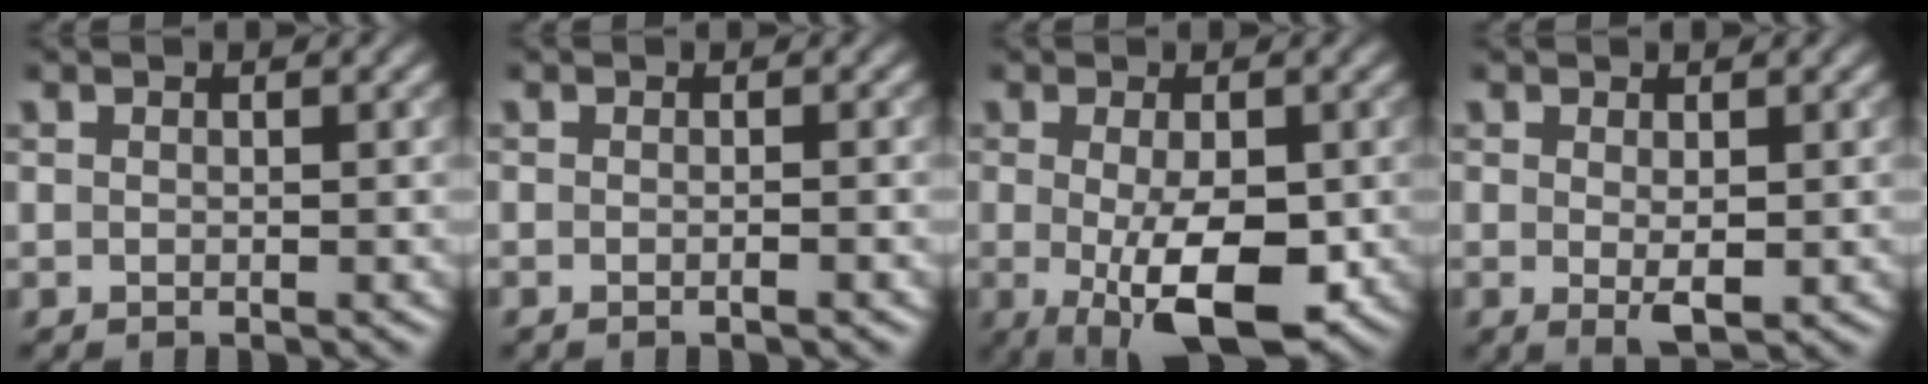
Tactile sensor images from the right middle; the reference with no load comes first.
{"total": 1.3, "force": [-0.4, 0.4, 1.2], "torque": [-0.008, -0.006, -0.013]}
{"total": 7.0, "force": [-1.4, 2.5, 6.4], "torque": [-0.107, -0.015, -0.016]}
{"total": 1.9, "force": [0.1, 0.6, 1.8], "torque": [-0.031, -0.005, 0.005]}